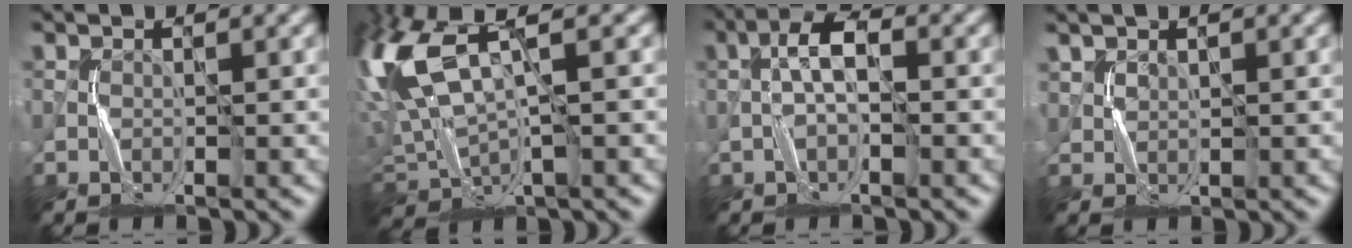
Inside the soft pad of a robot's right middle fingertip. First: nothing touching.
{"total": 10.2, "force": [4.0, 4.5, 8.2], "torque": [-0.222, 0.008, 0.081]}
{"total": 2.6, "force": [-0.3, 0.9, 2.4], "torque": [-0.045, 0.012, -0.011]}
{"total": 1.0, "force": [0.9, 0.3, -0.4], "torque": [0.014, 0.000, 0.021]}